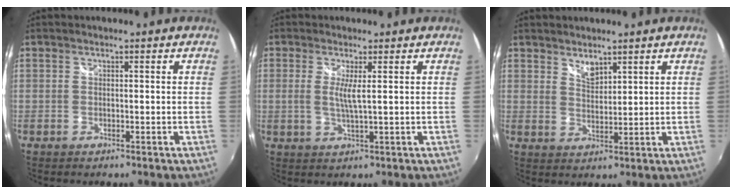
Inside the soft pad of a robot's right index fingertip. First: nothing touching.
{"total": 3.3, "force": [0.6, 0.1, 3.2], "torque": [-0.062, -0.008, 0.008]}
{"total": 3.2, "force": [2.7, 1.1, 1.2], "torque": [-0.017, 0.000, 0.048]}